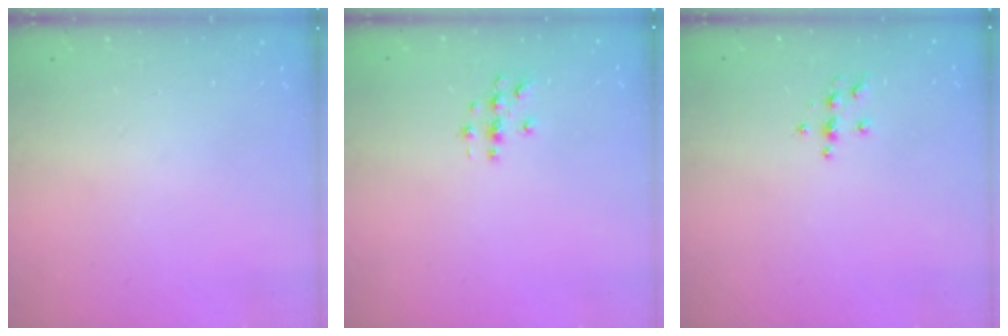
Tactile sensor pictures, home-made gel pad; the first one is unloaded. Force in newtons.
{"total": 2.8, "press": 2.8, "slide": 0.3}
{"total": 4.5, "press": 4.4, "slide": 0.6}